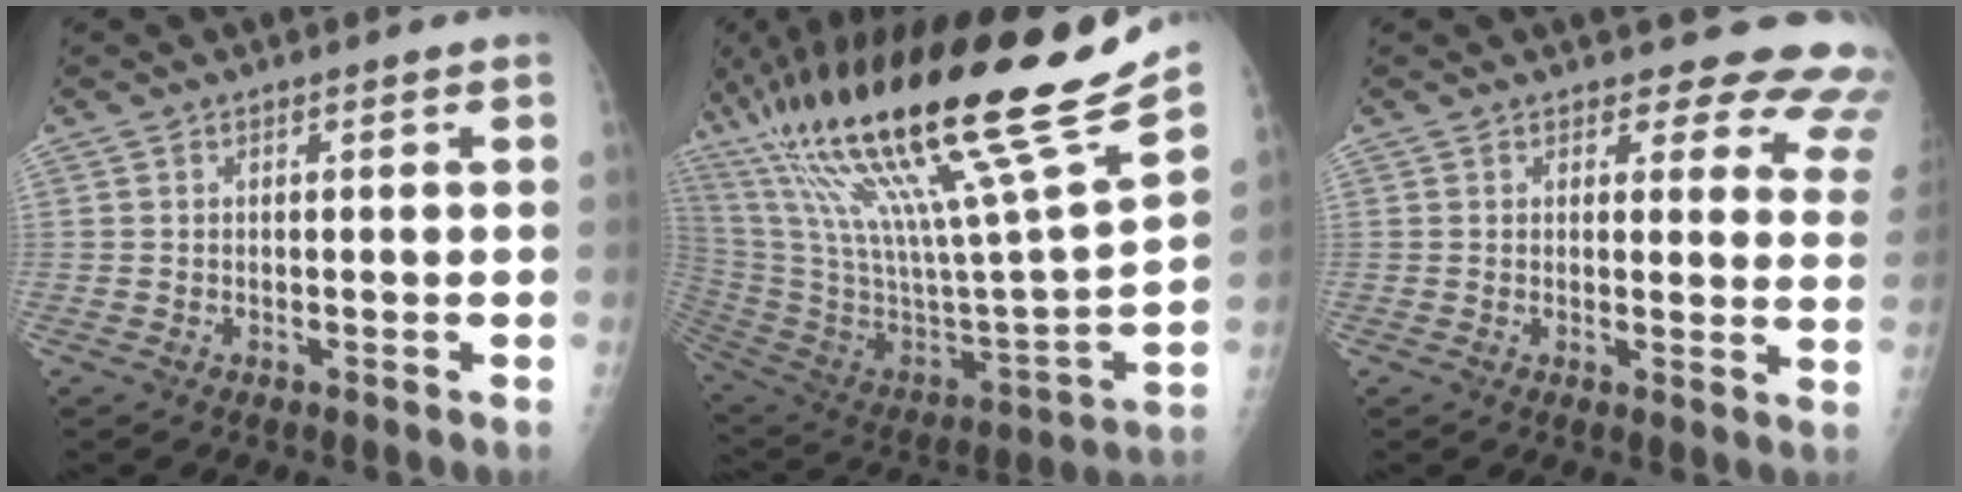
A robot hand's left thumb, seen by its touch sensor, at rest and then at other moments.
{"total": 36.0, "force": [23.7, 4.0, 26.8], "torque": [-0.483, -0.083, 0.415]}
{"total": 12.8, "force": [11.7, 4.4, 2.5], "torque": [0.031, -0.086, 0.098]}